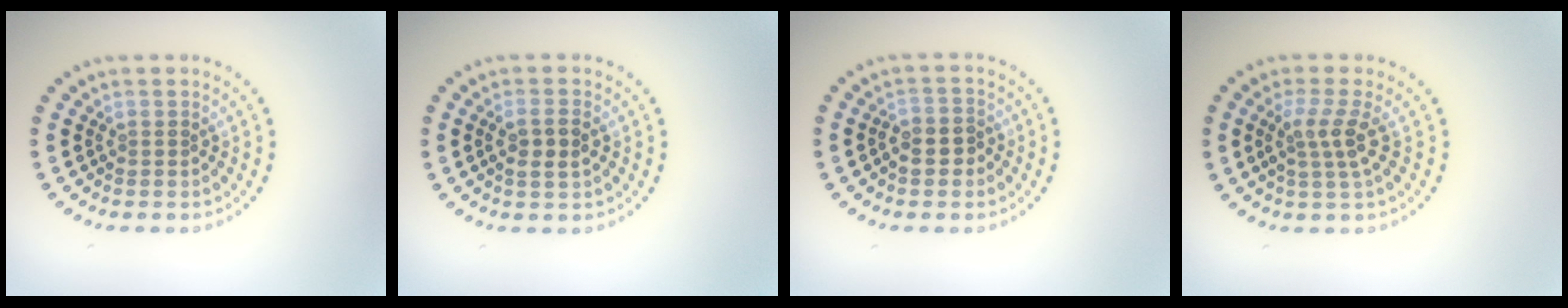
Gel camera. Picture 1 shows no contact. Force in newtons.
{"total": 2.2, "press": 2.1, "slide": 0.5}
{"total": 2.4, "press": 2.2, "slide": 1.0}
{"total": 2.6, "press": 2.0, "slide": 1.7}